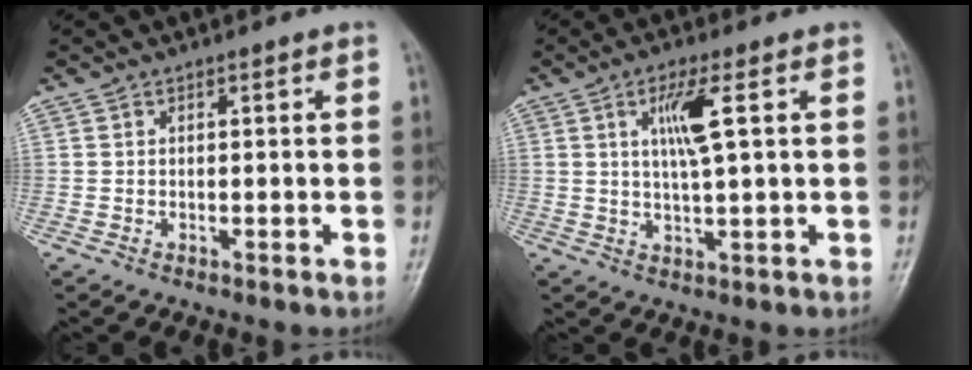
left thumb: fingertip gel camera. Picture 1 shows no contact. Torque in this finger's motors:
{"motor_torque": [1.20, 0.89, 1.06, -0.06, 0.20]}